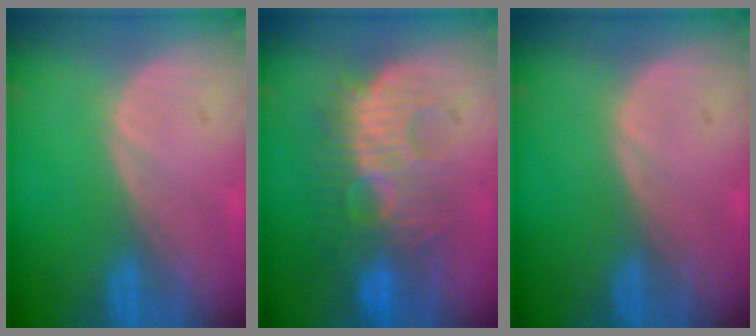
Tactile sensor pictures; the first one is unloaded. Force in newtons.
{"total": 9.3, "press": 9.1, "slide": 1.9}
{"total": 0.0}